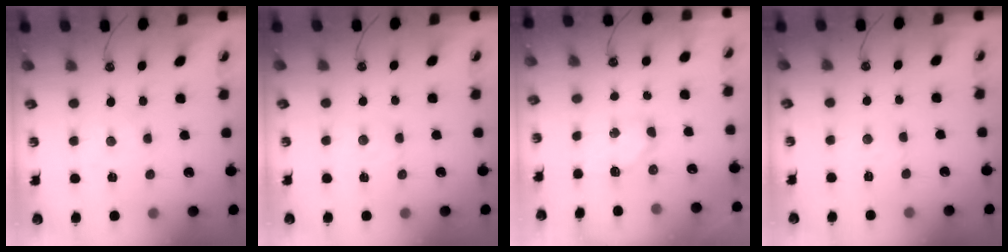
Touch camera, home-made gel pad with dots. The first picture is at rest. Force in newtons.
{"total": 3.8, "press": 3.8, "slide": 0.4}
{"total": 5.7, "press": 5.7, "slide": 0.3}
{"total": 2.5, "press": 2.4, "slide": 0.5}